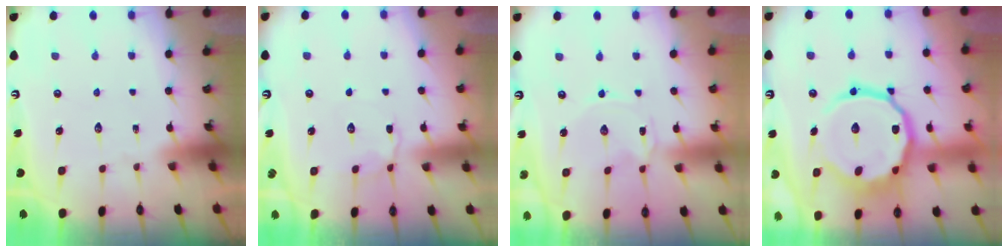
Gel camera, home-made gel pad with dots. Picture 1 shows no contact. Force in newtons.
{"total": 3.4, "press": 3.2, "slide": 1.2}
{"total": 0.0}
{"total": 18.3, "press": 18.2, "slide": 2.2}